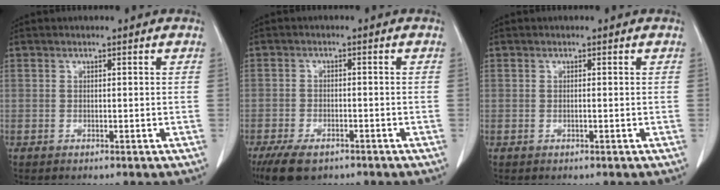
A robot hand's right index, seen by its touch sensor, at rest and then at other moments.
{"total": 7.8, "force": [-5.3, 3.6, 4.5], "torque": [-0.083, -0.009, -0.088]}
{"total": 0.7, "force": [-0.1, 0.3, 0.7], "torque": [-0.019, 0.002, 0.000]}